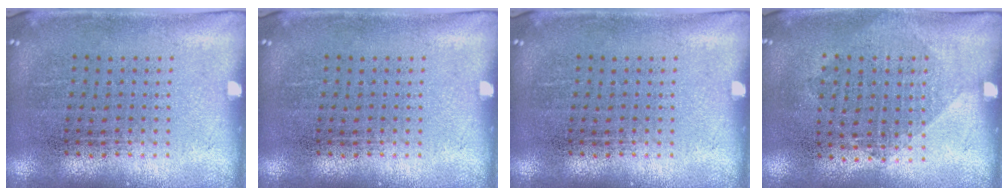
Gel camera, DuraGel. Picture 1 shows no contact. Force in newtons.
{"total": 0.0}
{"total": 0.0}
{"total": 1.0, "press": 0.9, "slide": 0.5}